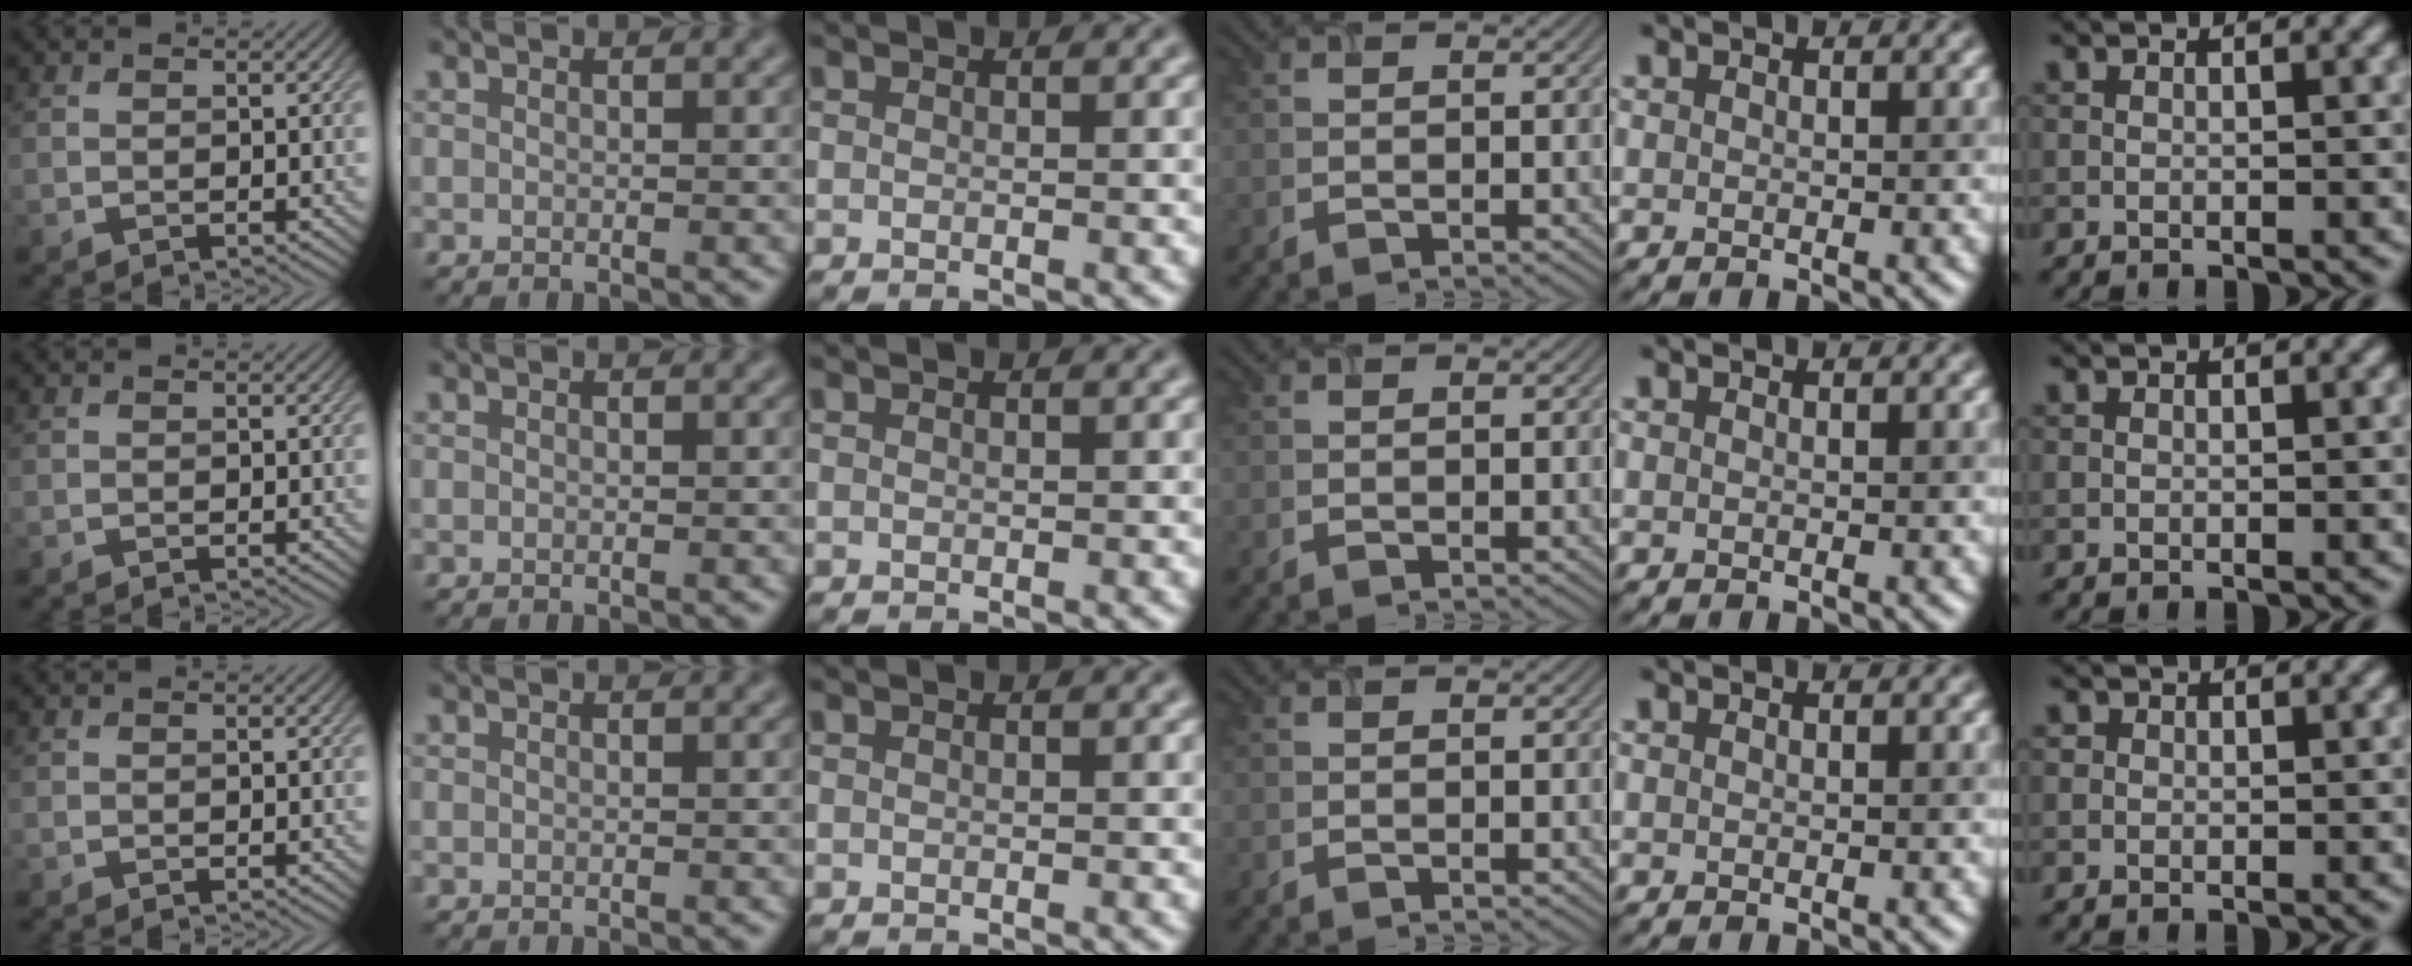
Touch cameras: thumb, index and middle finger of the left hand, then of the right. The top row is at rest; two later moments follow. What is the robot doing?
{"motion": "close", "object": "airpods case & airpods"}